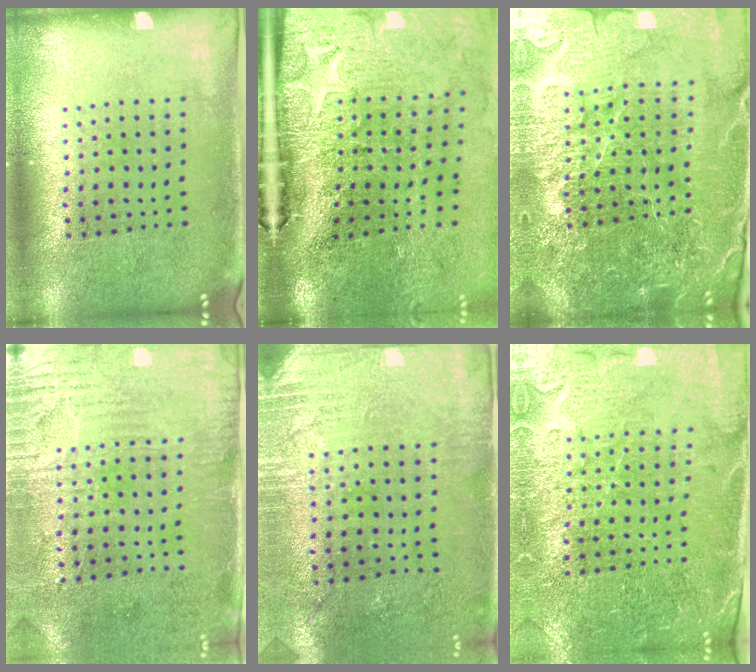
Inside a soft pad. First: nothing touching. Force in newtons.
{"total": 5.0, "press": 3.9, "slide": 3.1}
{"total": 6.0, "press": 5.3, "slide": 2.6}
{"total": 3.1, "press": 2.6, "slide": 1.8}
{"total": 2.8, "press": 2.5, "slide": 1.3}
{"total": 3.3, "press": 3.2, "slide": 0.9}